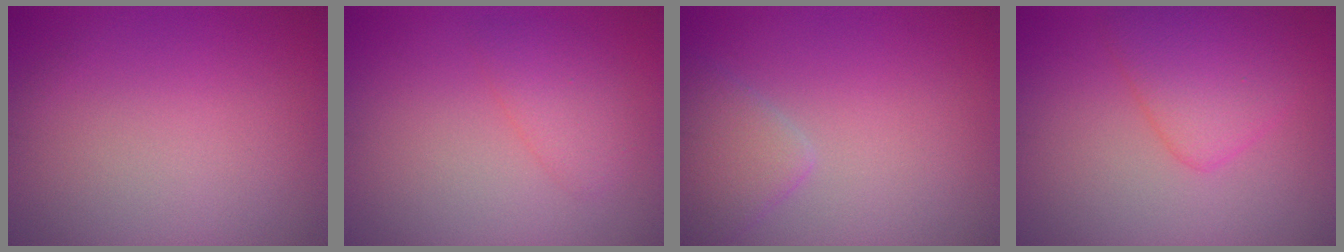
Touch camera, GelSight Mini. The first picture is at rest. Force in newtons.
{"total": 2.0, "press": 2.0, "slide": 0.2}
{"total": 2.6, "press": 2.6, "slide": 0.2}
{"total": 3.9, "press": 3.9, "slide": 0.0}